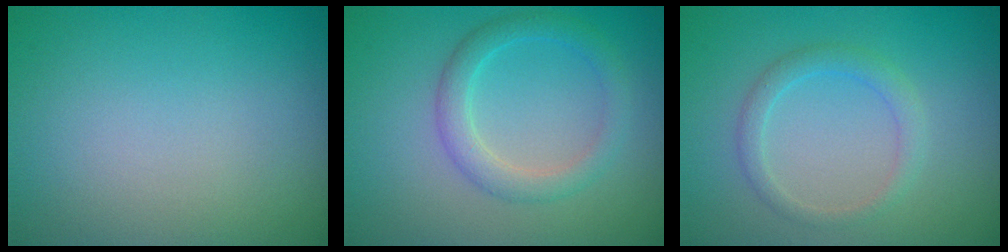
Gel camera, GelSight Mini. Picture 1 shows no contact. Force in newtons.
{"total": 2.7, "press": 2.7, "slide": 0.1}
{"total": 1.8, "press": 1.8, "slide": 0.0}